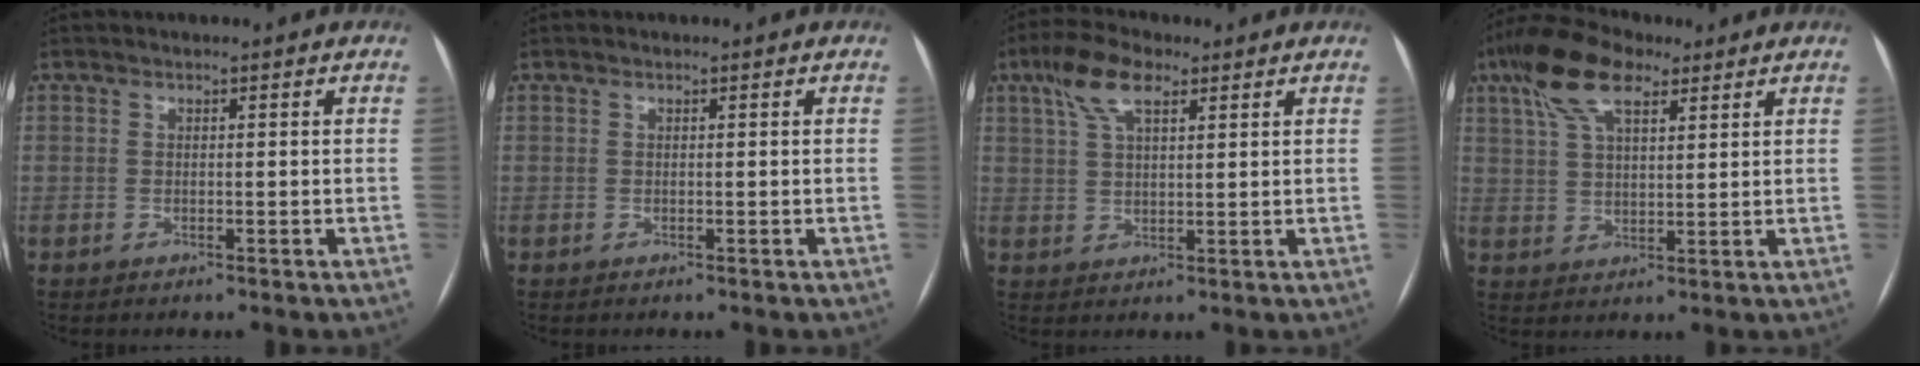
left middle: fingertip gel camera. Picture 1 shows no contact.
{"total": 0.0}
{"total": 7.0, "force": [4.0, 2.4, 5.2], "torque": [-0.111, 0.020, 0.076]}
{"total": 10.4, "force": [6.3, 4.0, 7.3], "torque": [-0.154, 0.029, 0.117]}